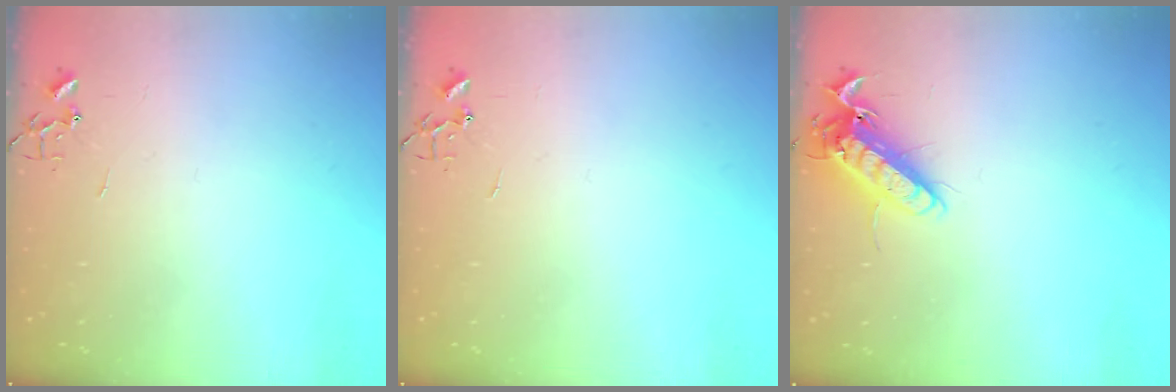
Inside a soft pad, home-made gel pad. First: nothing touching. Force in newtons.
{"total": 0.0}
{"total": 12.8, "press": 12.7, "slide": 1.8}